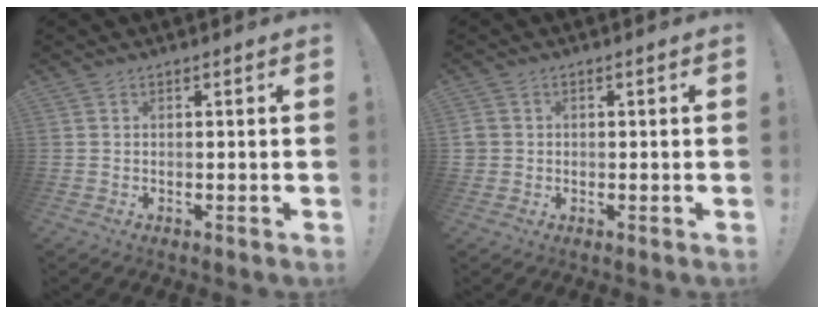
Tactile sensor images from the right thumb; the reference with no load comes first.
{"total": 2.5, "force": [0.1, 2.4, 0.7], "torque": [-0.006, 0.003, 0.004]}